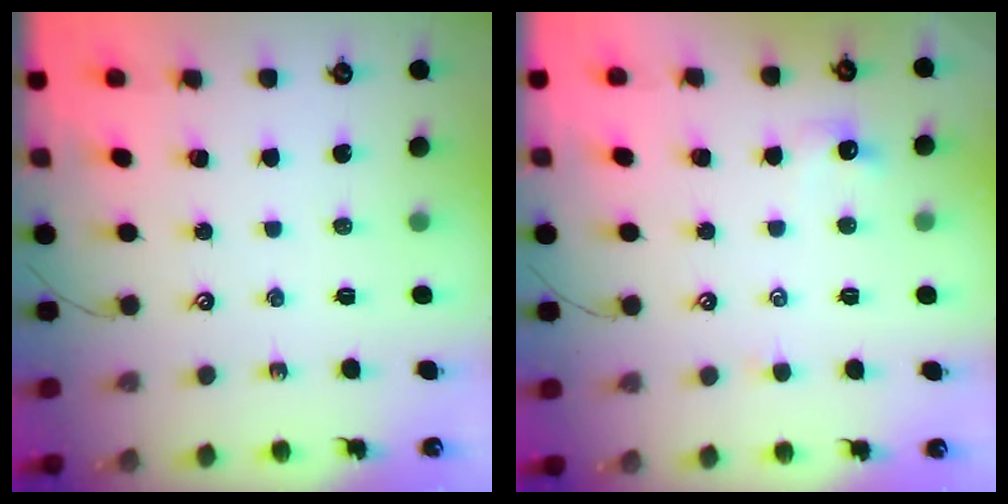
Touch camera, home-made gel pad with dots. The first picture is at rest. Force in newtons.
{"total": 0.6, "press": 0.2, "slide": 0.6}